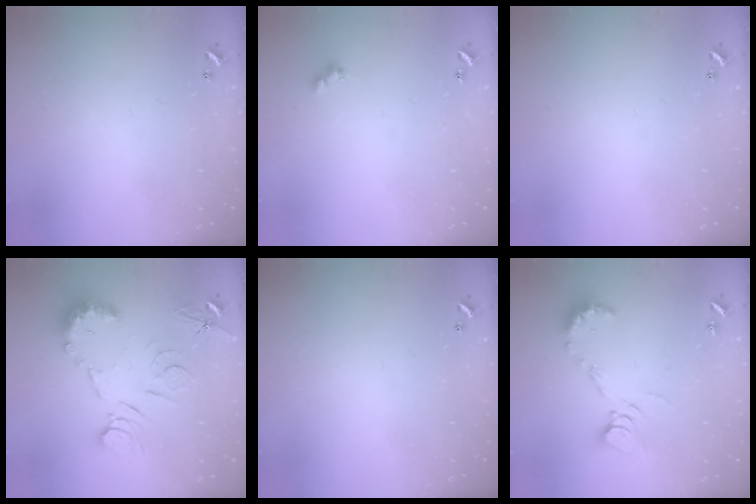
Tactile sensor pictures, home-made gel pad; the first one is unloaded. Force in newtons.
{"total": 3.0, "press": 2.9, "slide": 0.5}
{"total": 0.0}
{"total": 11.6, "press": 11.6, "slide": 0.5}
{"total": 0.0}
{"total": 9.3, "press": 9.3, "slide": 0.3}